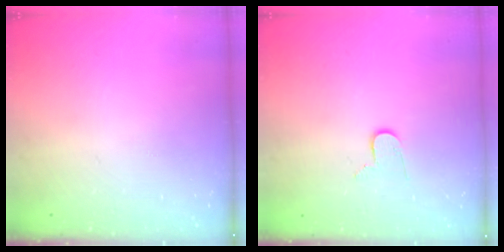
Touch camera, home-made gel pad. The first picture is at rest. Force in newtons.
{"total": 6.5, "press": 6.5, "slide": 0.6}